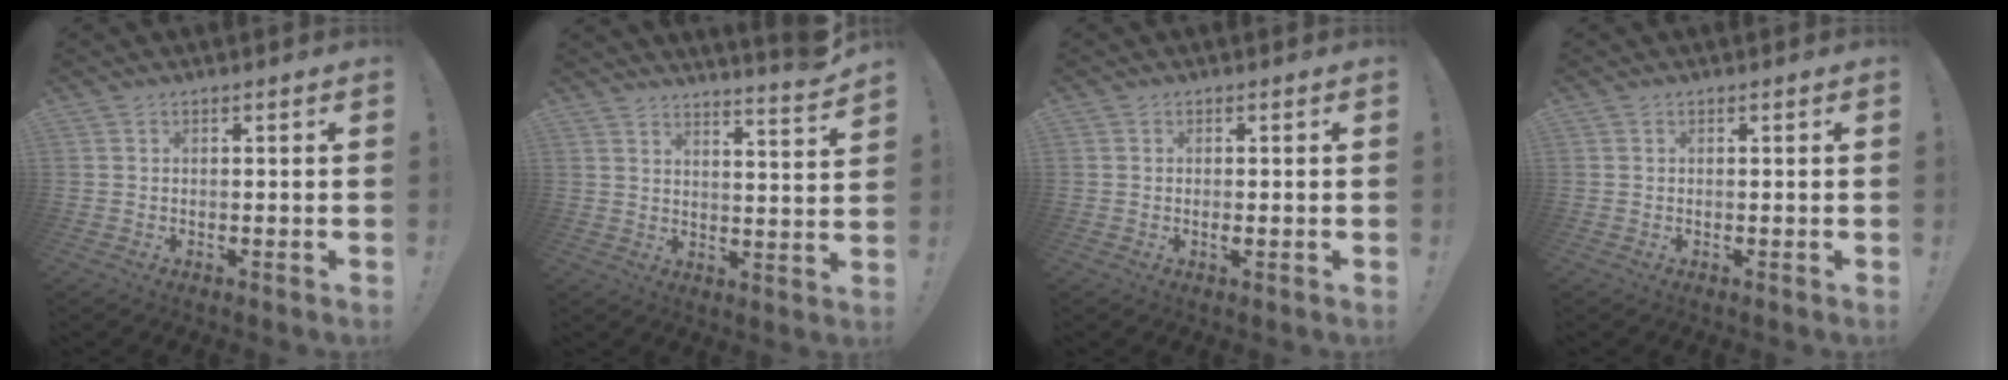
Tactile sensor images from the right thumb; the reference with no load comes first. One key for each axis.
{"total": 5.5, "fx": 4.8, "fy": -0.4, "fz": 2.8, "tx": -0.027, "ty": -0.053, "tz": 0.075}
{"total": 1.0, "fx": -0.1, "fy": 0.1, "fz": 1.0, "tx": -0.017, "ty": -0.002, "tz": -0.003}
{"total": 0.0}